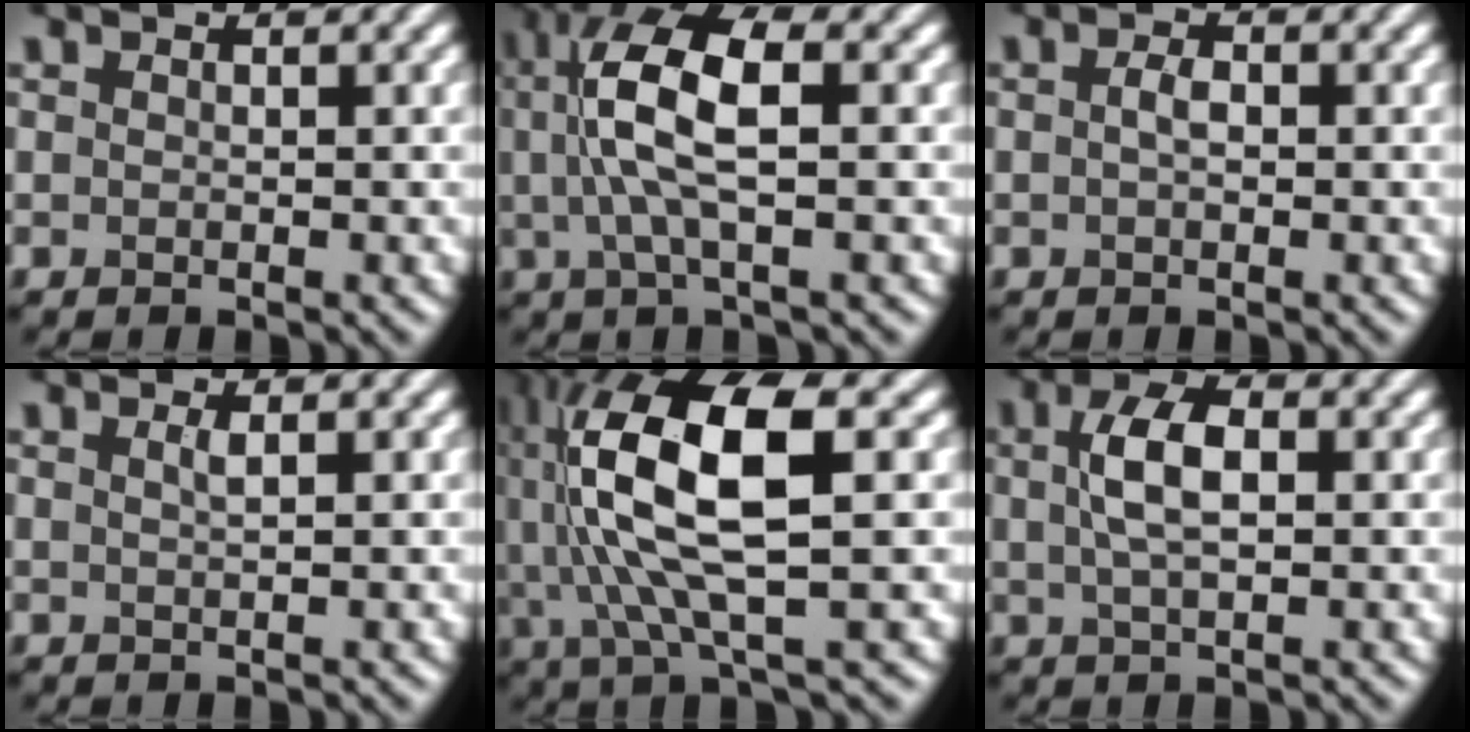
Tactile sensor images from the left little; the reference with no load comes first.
{"total": 7.8, "force": [0.9, 2.8, 7.3], "torque": [-0.153, 0.011, 0.013]}
{"total": 1.4, "force": [0.0, 0.8, 1.2], "torque": [-0.023, 0.002, -0.003]}
{"total": 1.0, "force": [0.4, 0.3, 0.9], "torque": [-0.011, 0.002, 0.005]}
{"total": 11.9, "force": [1.4, 4.0, 11.1], "torque": [-0.231, 0.002, 0.030]}
{"total": 4.3, "force": [0.8, 2.0, 3.7], "torque": [-0.077, 0.008, 0.009]}